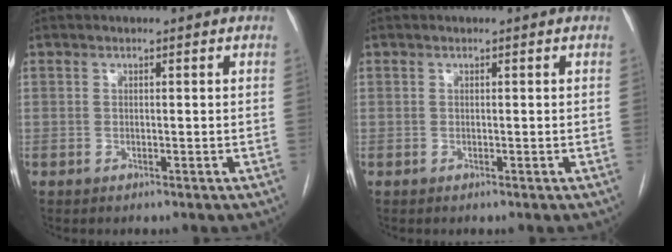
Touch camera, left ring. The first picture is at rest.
{"total": 0.0}